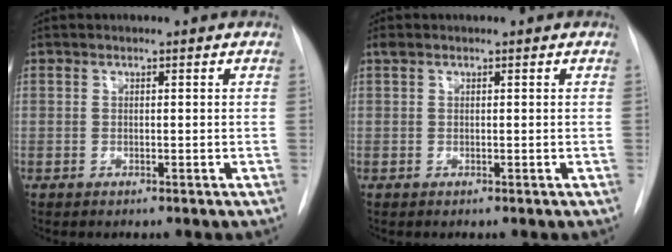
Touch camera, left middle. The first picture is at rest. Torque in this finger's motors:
{"motor_torque": [0.18, -0.14, -0.02, 0.03]}